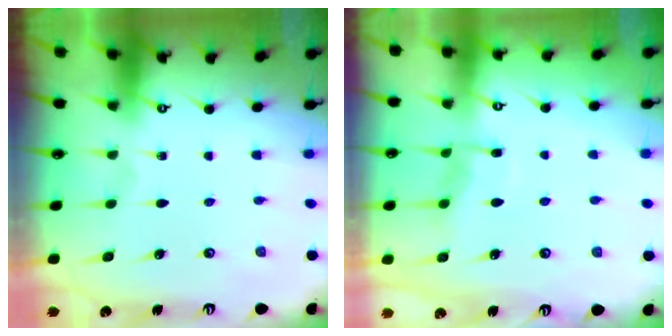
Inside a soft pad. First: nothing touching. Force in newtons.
{"total": 6.6, "press": 6.6, "slide": 0.7}